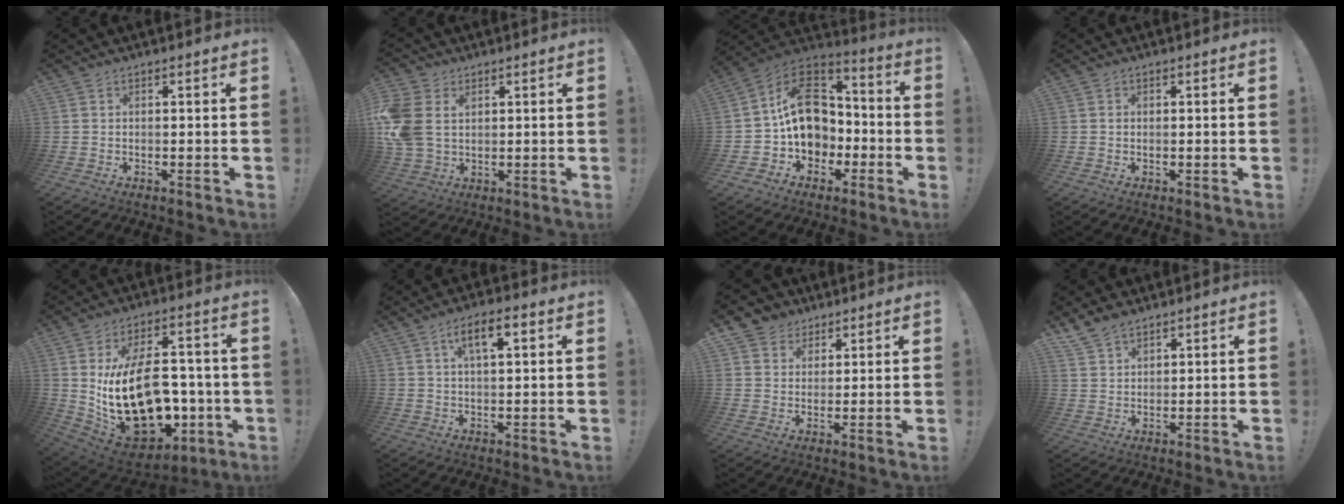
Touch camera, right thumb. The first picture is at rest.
{"total": 11.5, "force": [2.6, 8.7, 7.0], "torque": [-0.153, -0.008, 0.054]}
{"total": 16.9, "force": [1.0, 13.8, 9.7], "torque": [-0.156, 0.011, 0.027]}
{"total": 0.0}
{"total": 25.2, "force": [-2.0, 15.0, 20.2], "torque": [-0.374, 0.006, -0.014]}
{"total": 7.2, "force": [2.7, 2.6, 6.2], "torque": [-0.100, 0.001, 0.040]}
{"total": 5.8, "force": [3.2, 4.8, 0.4], "torque": [-0.006, -0.023, 0.065]}
{"total": 5.5, "force": [4.6, 2.6, 1.5], "torque": [-0.026, -0.027, 0.089]}